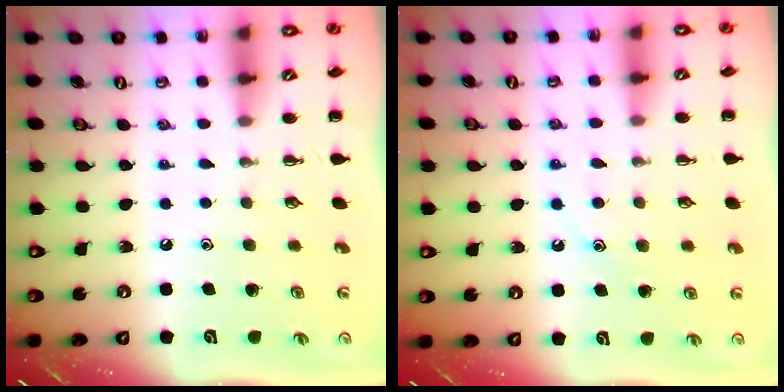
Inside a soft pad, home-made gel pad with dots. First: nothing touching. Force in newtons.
{"total": 8.4, "press": 8.3, "slide": 1.3}